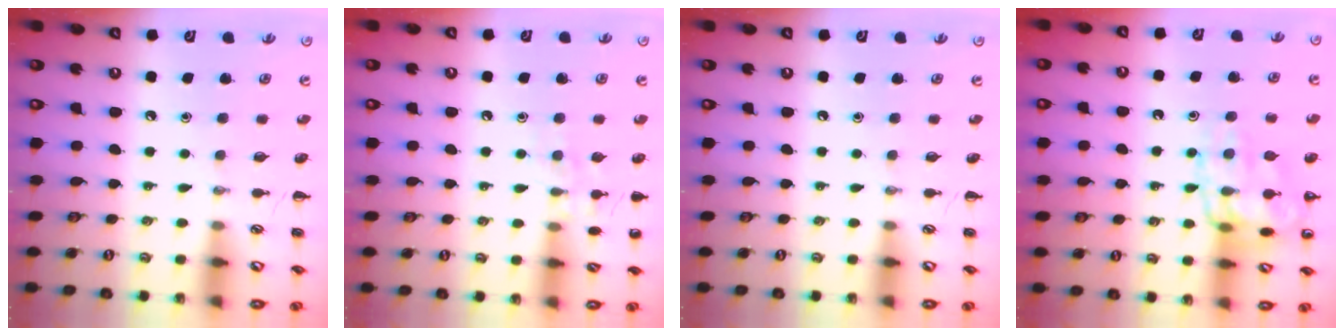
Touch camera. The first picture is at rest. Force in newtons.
{"total": 6.9, "press": 6.8, "slide": 1.4}
{"total": 0.0}
{"total": 14.4, "press": 14.3, "slide": 1.3}